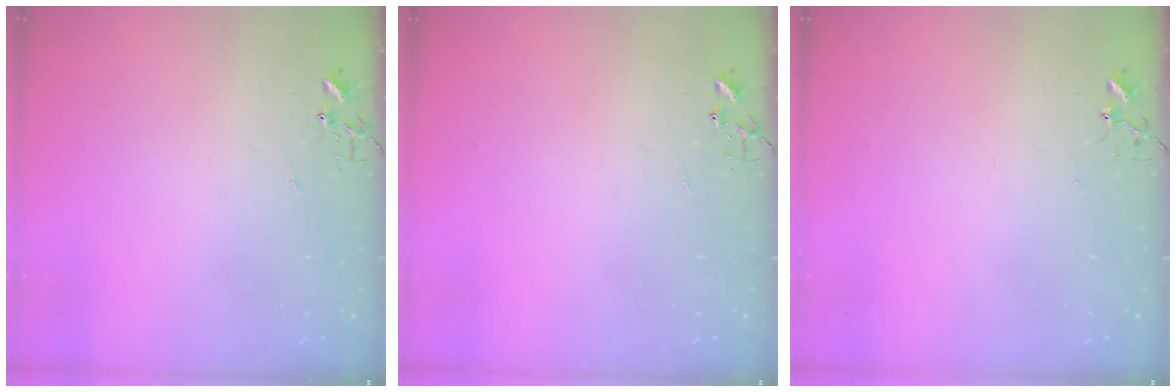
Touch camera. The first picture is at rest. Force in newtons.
{"total": 0.0}
{"total": 3.2, "press": 3.2, "slide": 0.3}